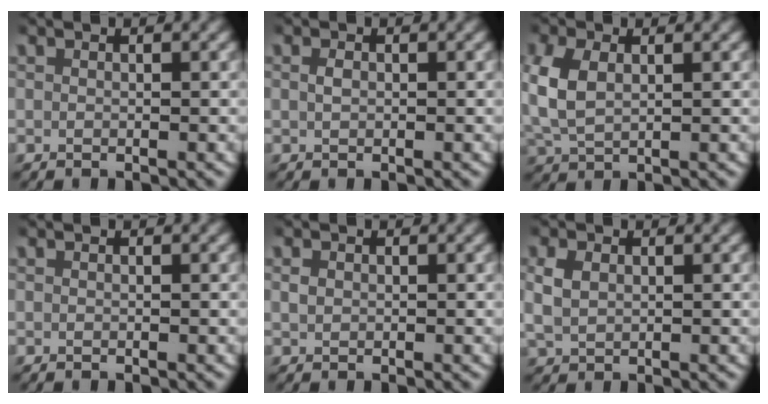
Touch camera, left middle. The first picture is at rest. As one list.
[{"total": 0.6, "force": [0.0, 0.5, 0.4], "torque": [-0.012, -0.001, 0.002]}, {"total": 4.4, "force": [0.6, 3.4, 2.8], "torque": [-0.092, -0.010, 0.020]}, {"total": 0.0}, {"total": 0.7, "force": [0.1, 0.7, 0.3], "torque": [-0.009, 0.000, 0.005]}, {"total": 2.9, "force": [0.6, 2.4, 1.5], "torque": [-0.043, -0.002, 0.018]}]